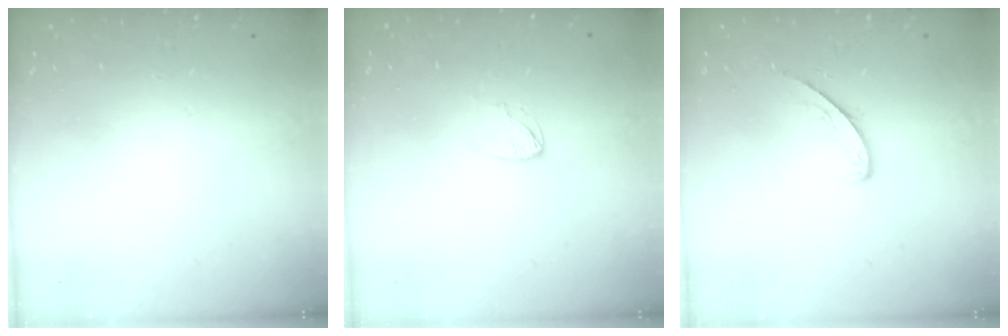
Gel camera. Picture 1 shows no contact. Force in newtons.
{"total": 3.4, "press": 3.4, "slide": 0.2}
{"total": 5.0, "press": 5.0, "slide": 0.5}